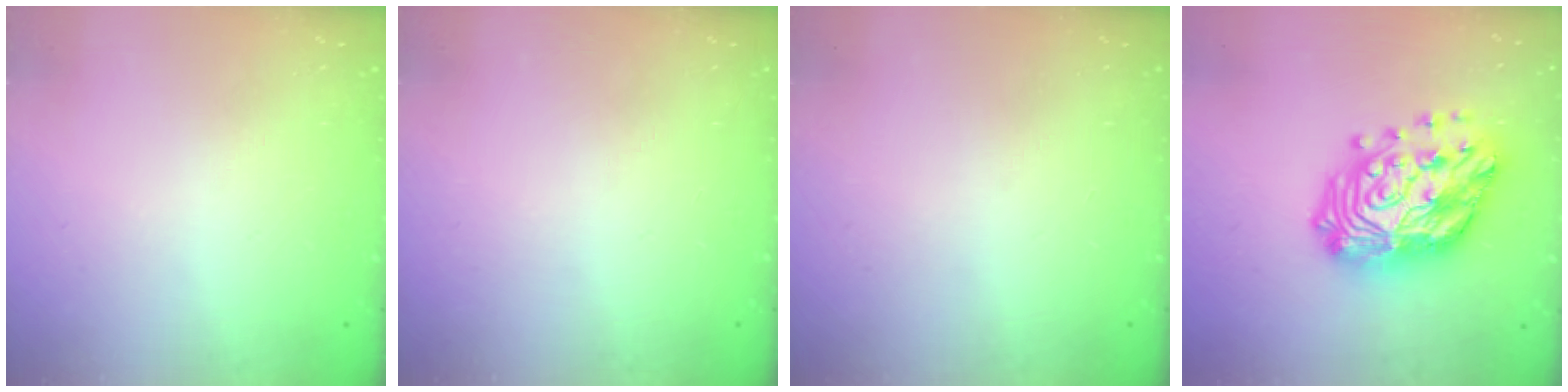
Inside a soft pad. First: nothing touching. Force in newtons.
{"total": 0.0}
{"total": 0.0}
{"total": 21.7, "press": 21.5, "slide": 2.2}